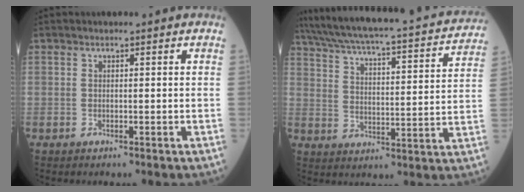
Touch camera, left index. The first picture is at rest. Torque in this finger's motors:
{"motor_torque": [1.04, -1.10, 0.22, 0.06]}